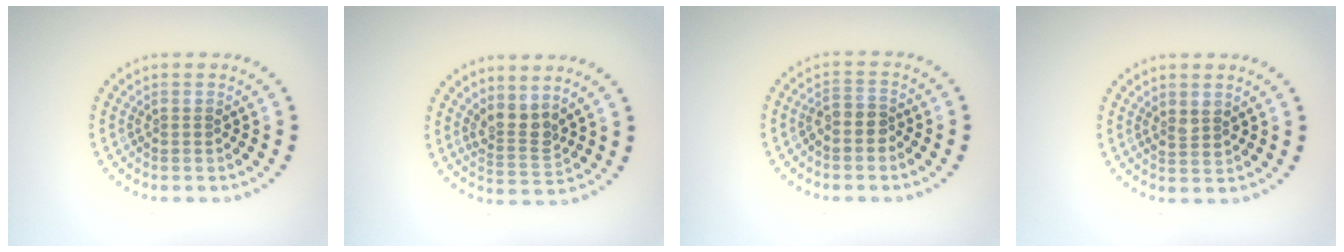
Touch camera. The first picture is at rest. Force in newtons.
{"total": 2.6, "press": 2.0, "slide": 1.8}
{"total": 2.0, "press": 1.7, "slide": 1.0}
{"total": 1.2, "press": 1.1, "slide": 0.5}